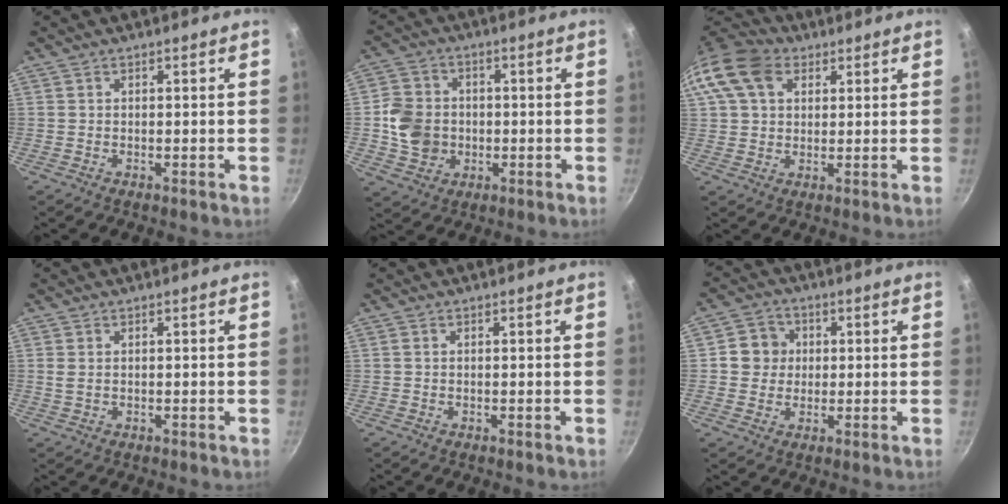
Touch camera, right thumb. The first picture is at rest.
{"total": 9.3, "force": [-0.7, 8.2, 4.4], "torque": [-0.056, 0.011, -0.015]}
{"total": 12.5, "force": [4.6, 9.1, 7.2], "torque": [-0.129, 0.015, 0.071]}
{"total": 1.1, "force": [0.3, 0.8, 0.8], "torque": [-0.019, 0.000, 0.007]}
{"total": 0.0}
{"total": 6.0, "force": [0.8, 5.6, 1.8], "torque": [0.006, 0.006, 0.001]}